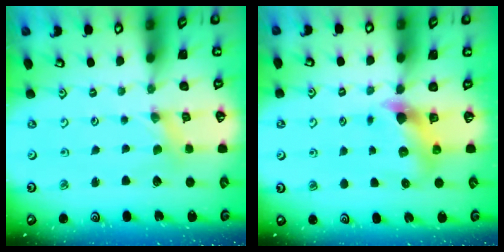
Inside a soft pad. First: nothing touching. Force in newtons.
{"total": 5.7, "press": 5.7, "slide": 0.5}